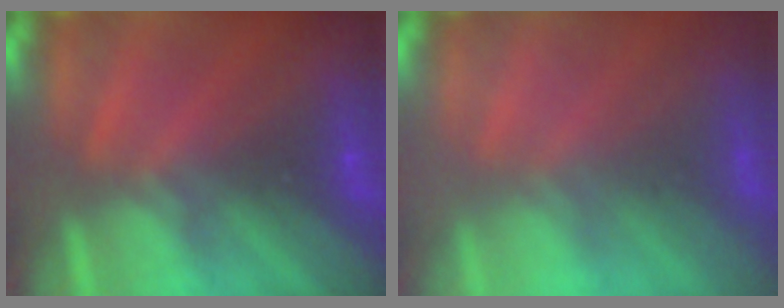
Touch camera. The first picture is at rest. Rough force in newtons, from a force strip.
{"total": 2.1}